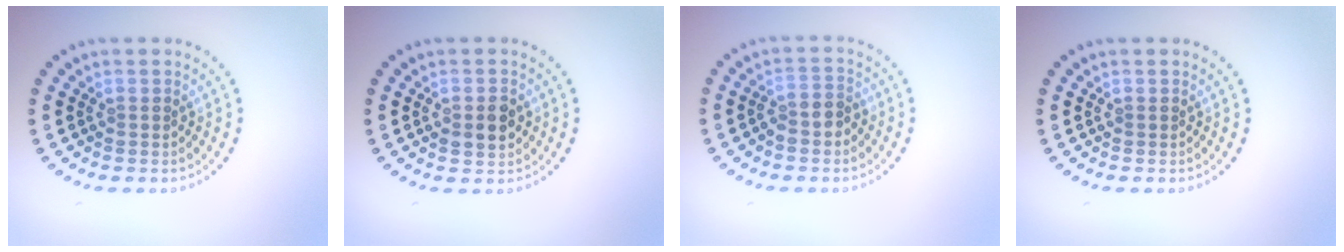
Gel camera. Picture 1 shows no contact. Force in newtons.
{"total": 2.7, "press": 2.7, "slide": 0.2}
{"total": 2.0, "press": 1.7, "slide": 1.1}
{"total": 0.0}